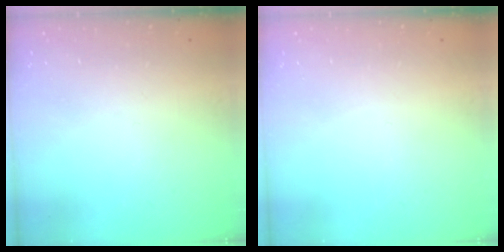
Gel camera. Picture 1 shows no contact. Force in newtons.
{"total": 0.0}